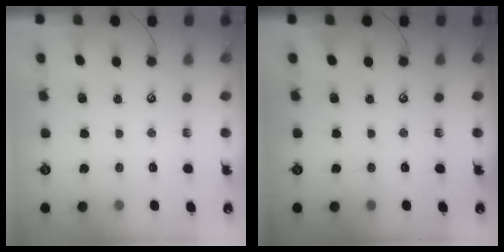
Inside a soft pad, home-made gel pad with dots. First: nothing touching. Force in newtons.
{"total": 0.0}